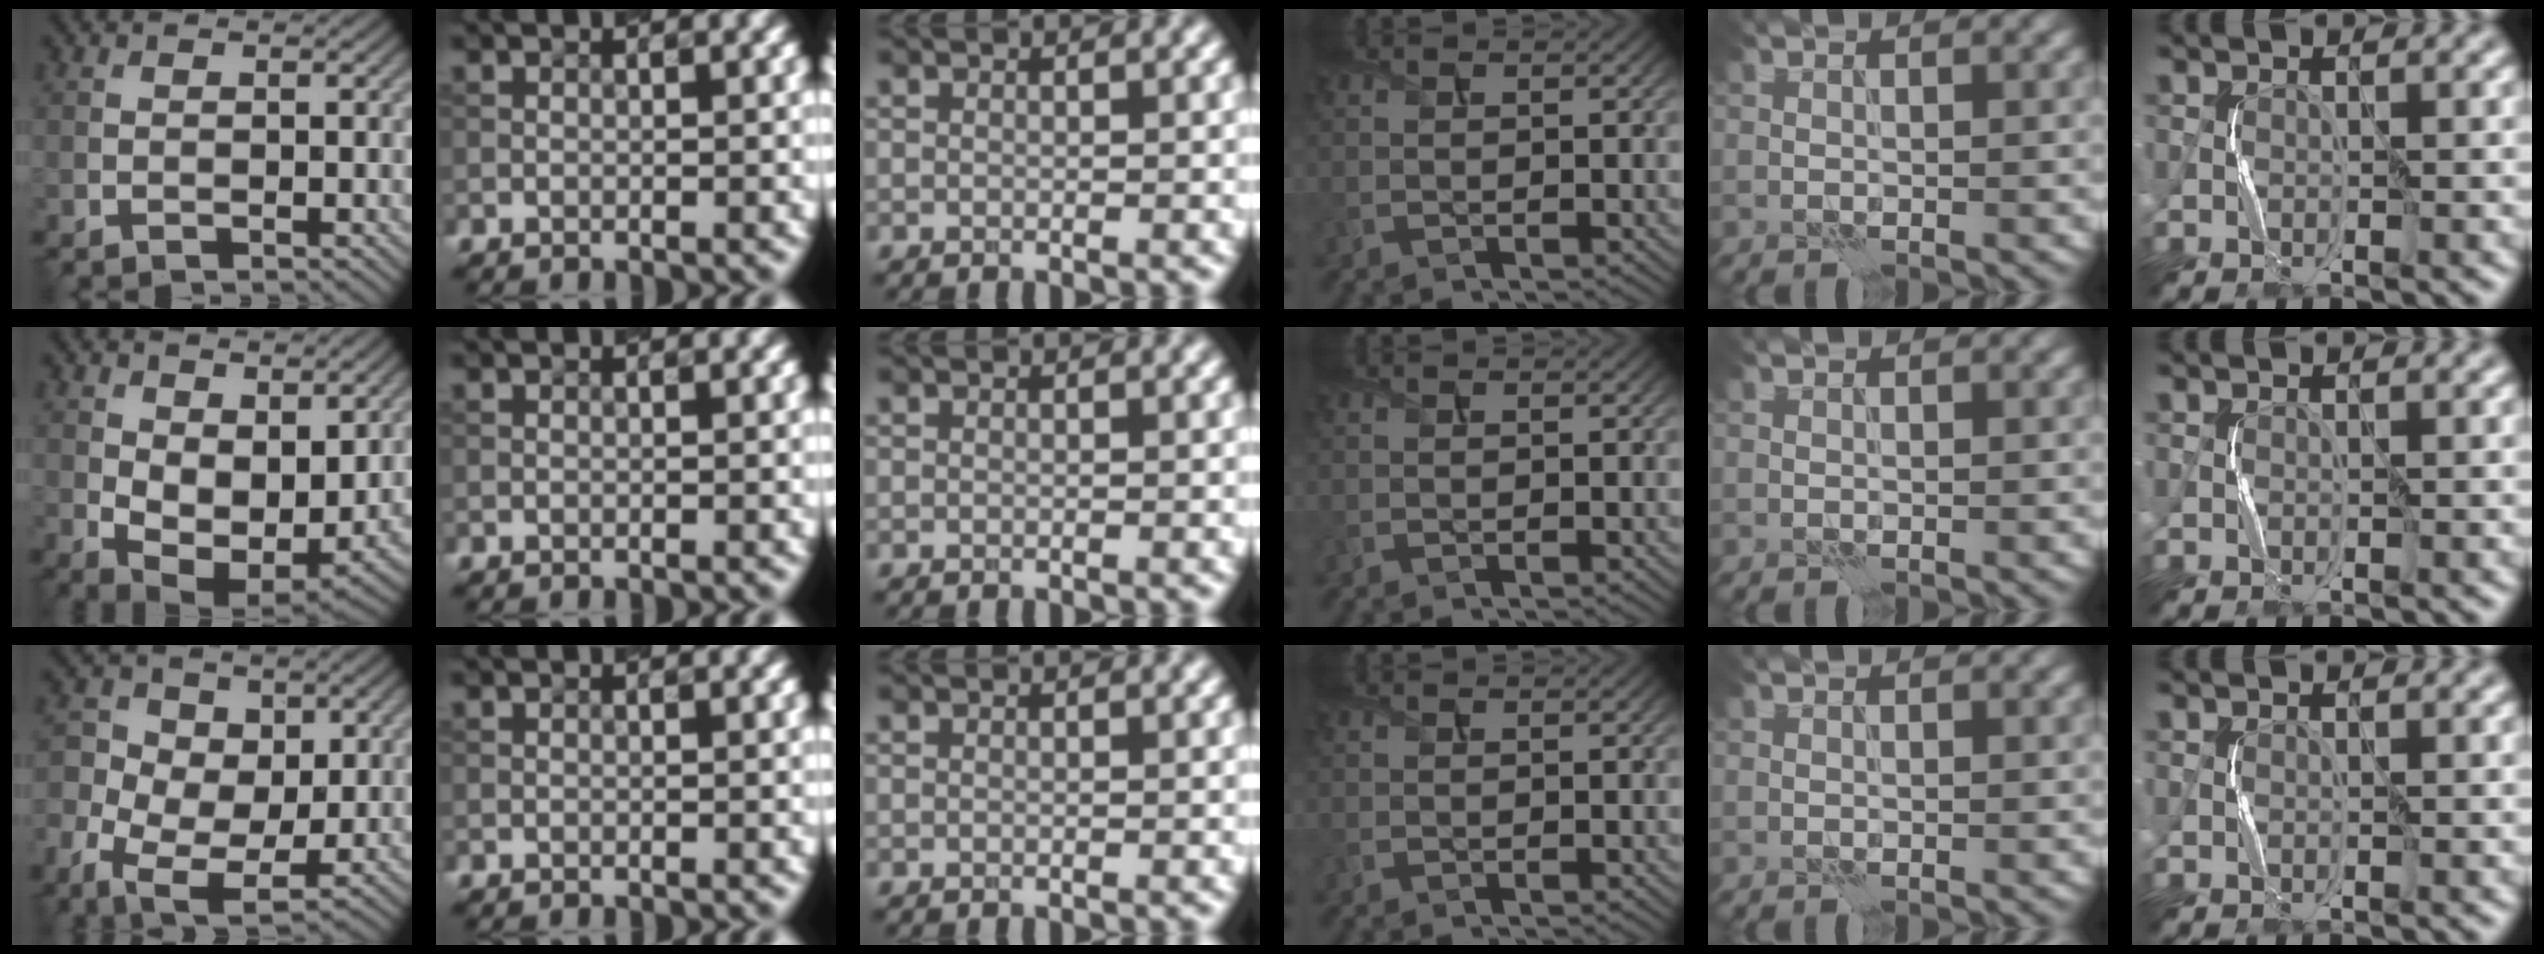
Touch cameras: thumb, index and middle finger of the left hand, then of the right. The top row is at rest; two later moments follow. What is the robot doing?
{"motion": "squeeze", "object": "air blower"}